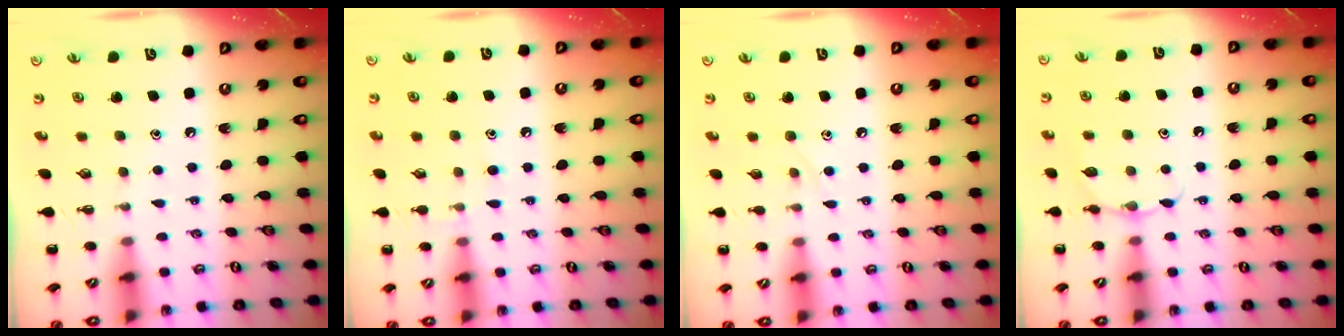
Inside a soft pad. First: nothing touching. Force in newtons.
{"total": 7.0, "press": 6.6, "slide": 2.4}
{"total": 3.1, "press": 3.0, "slide": 1.0}
{"total": 7.4, "press": 7.2, "slide": 1.7}